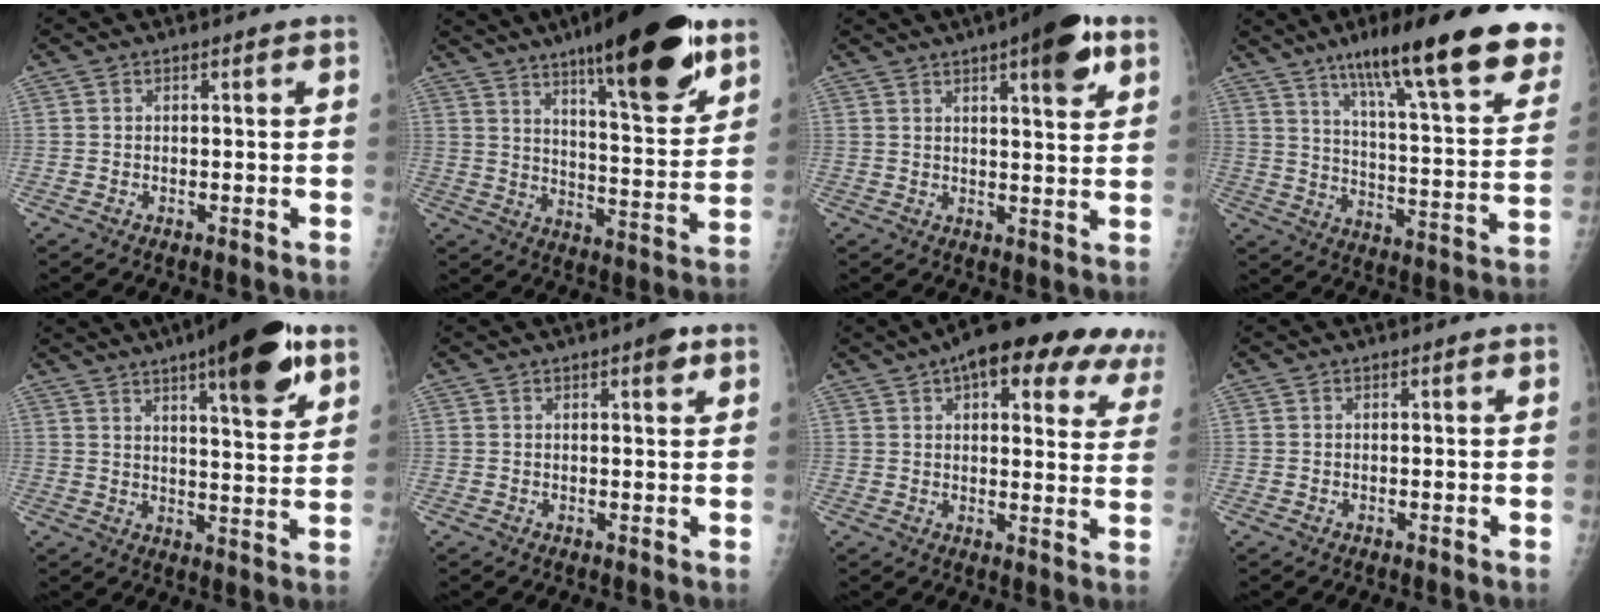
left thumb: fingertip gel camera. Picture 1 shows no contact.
{"total": 22.5, "force": [14.3, 5.2, 16.6], "torque": [-0.225, -0.071, 0.219]}
{"total": 10.8, "force": [6.0, 2.8, 8.6], "torque": [-0.102, -0.022, 0.076]}
{"total": 28.8, "force": [18.2, 4.9, 21.8], "torque": [-0.283, -0.048, 0.266]}
{"total": 17.2, "force": [10.1, 4.2, 13.3], "torque": [-0.168, -0.043, 0.143]}
{"total": 2.7, "force": [1.6, 0.7, 2.1], "torque": [-0.022, -0.005, 0.018]}
{"total": 23.9, "force": [15.0, 8.9, 16.4], "torque": [-0.191, -0.007, 0.174]}
{"total": 0.0}